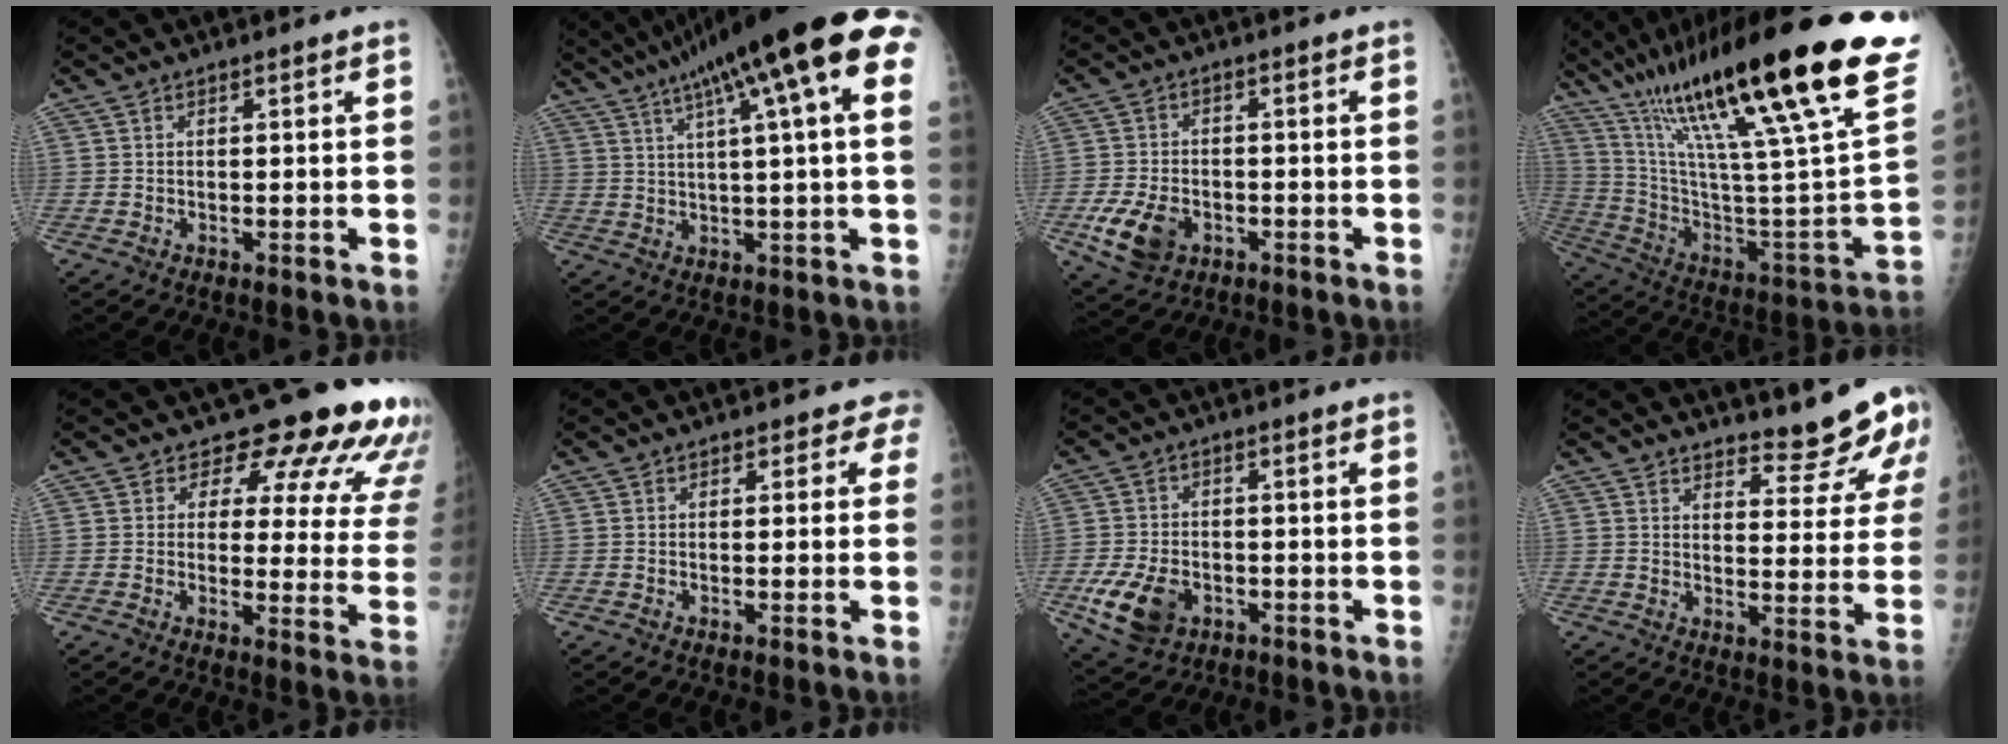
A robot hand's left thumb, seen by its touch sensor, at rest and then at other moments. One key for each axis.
{"total": 23.1, "fx": 10.3, "fy": 3.8, "fz": 20.3, "tx": -0.310, "ty": 0.033, "tz": 0.142}
{"total": 8.4, "fx": -3.2, "fy": 5.8, "fz": 5.2, "tx": -0.097, "ty": 0.007, "tz": -0.051}
{"total": 41.4, "fx": 24.6, "fy": 6.2, "fz": 32.8, "tx": -0.421, "ty": -0.052, "tz": 0.401}
{"total": 15.8, "fx": 13.1, "fy": 6.2, "fz": 6.4, "tx": -0.021, "ty": -0.092, "tz": 0.127}
{"total": 1.9, "fx": 1.0, "fy": 1.6, "fz": 0.5, "tx": 0.022, "ty": -0.001, "tz": -0.008}
{"total": 9.6, "fx": -3.6, "fy": 6.6, "fz": 6.0, "tx": -0.113, "ty": 0.009, "tz": -0.056}
{"total": 10.0, "fx": 9.1, "fy": 2.3, "fz": 3.3, "tx": -0.016, "ty": -0.083, "tz": 0.107}